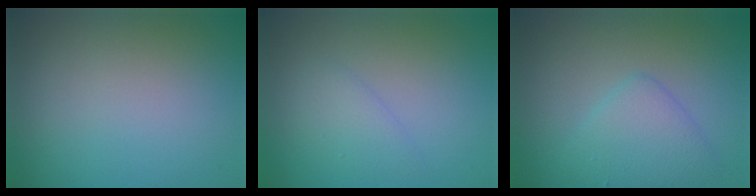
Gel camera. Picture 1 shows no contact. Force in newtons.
{"total": 1.7, "press": 1.7, "slide": 0.2}
{"total": 3.1, "press": 3.1, "slide": 0.0}